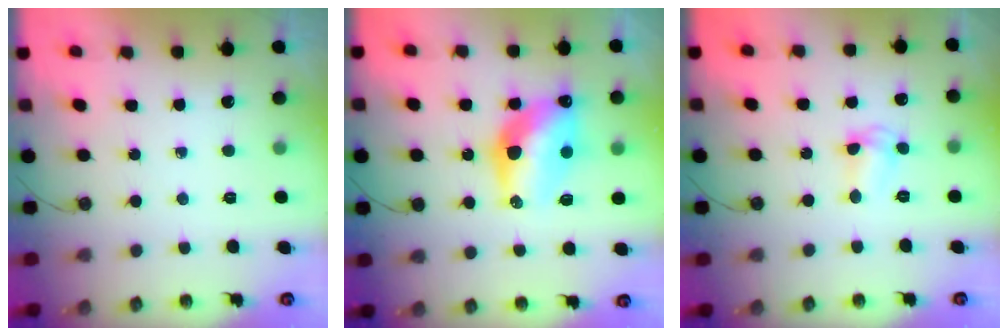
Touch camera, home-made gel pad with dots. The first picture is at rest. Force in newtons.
{"total": 14.0, "press": 14.0, "slide": 1.2}
{"total": 3.9, "press": 3.9, "slide": 0.3}